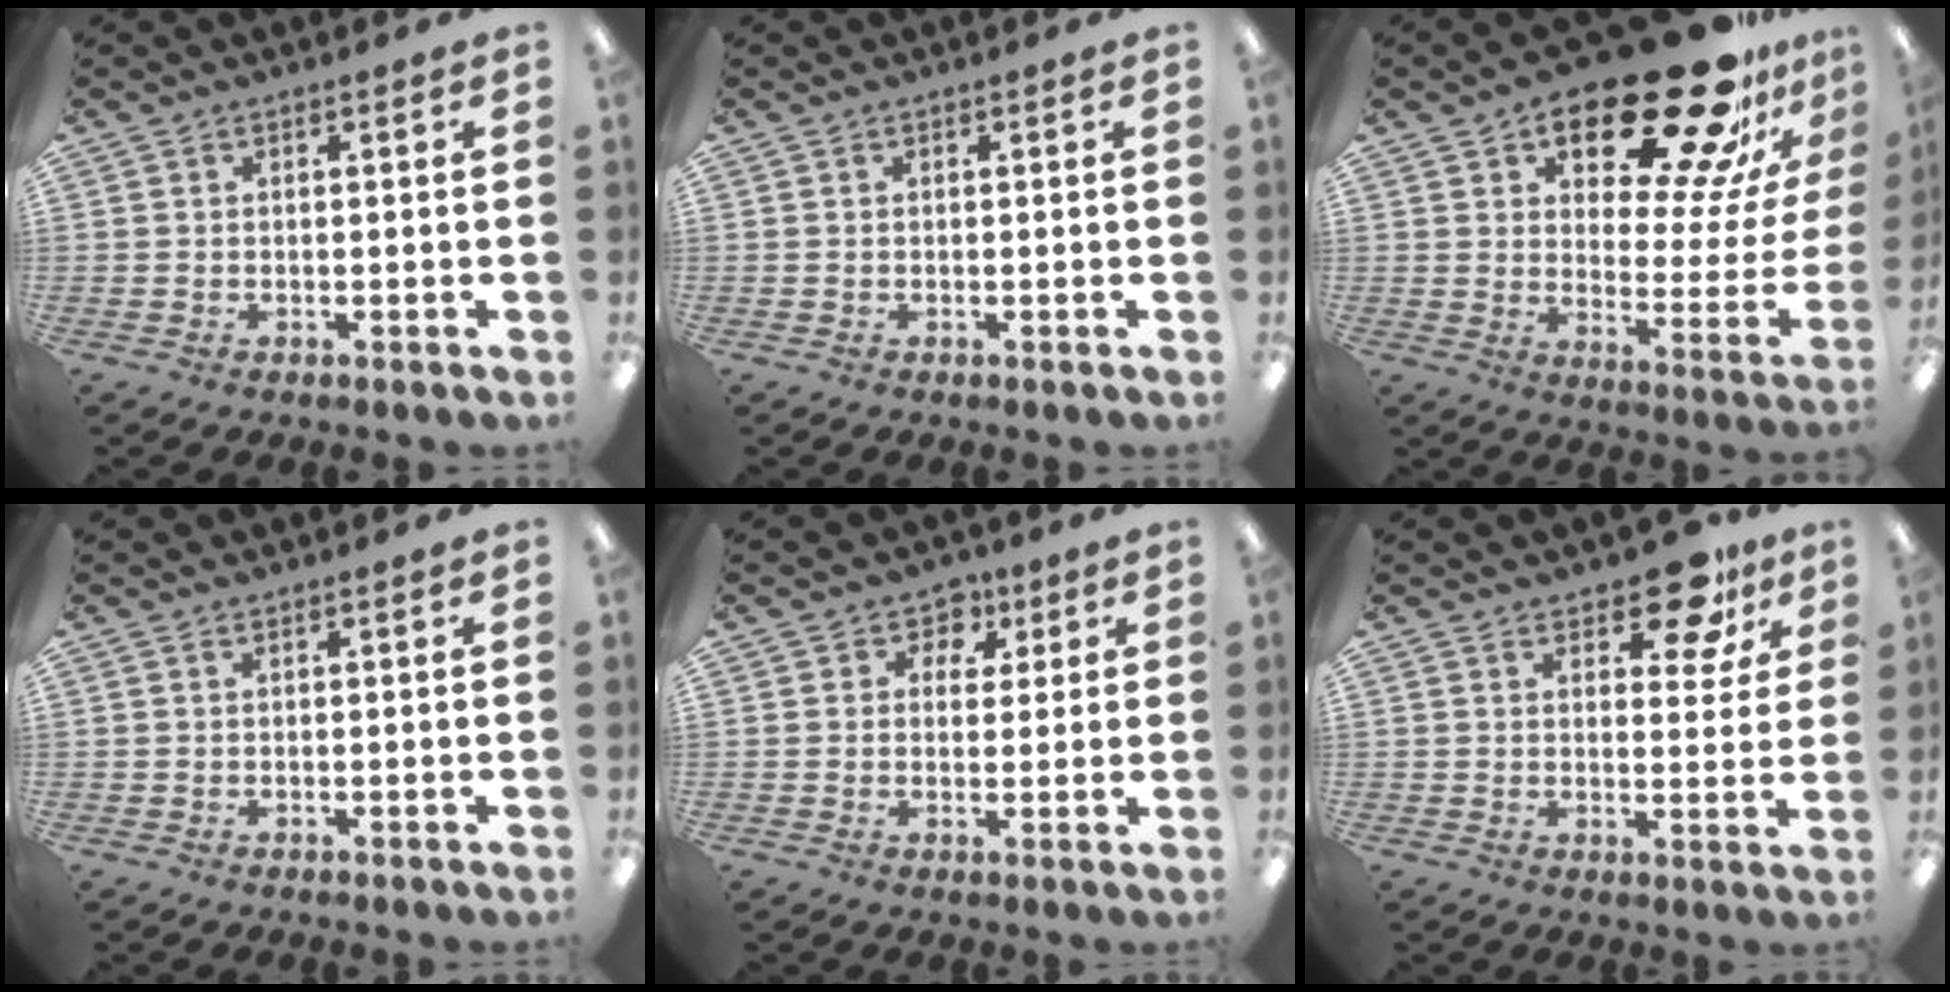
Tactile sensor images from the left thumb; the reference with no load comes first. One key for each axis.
{"total": 0.0}
{"total": 24.6, "fx": 19.4, "fy": 7.8, "fz": 13.0, "tx": -0.170, "ty": -0.144, "tz": 0.316}
{"total": 0.0}
{"total": 5.3, "fx": 2.4, "fy": 4.5, "fz": 1.6, "tx": -0.016, "ty": -0.006, "tz": 0.038}
{"total": 10.5, "fx": 7.3, "fy": 4.8, "fz": 5.9, "tx": -0.060, "ty": -0.041, "tz": 0.122}